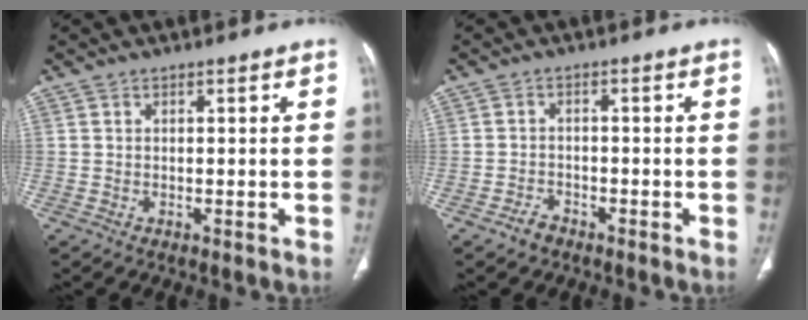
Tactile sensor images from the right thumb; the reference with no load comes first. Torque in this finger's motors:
{"motor_torque": [0.00, 0.25, -0.23, 0.08, 0.02]}